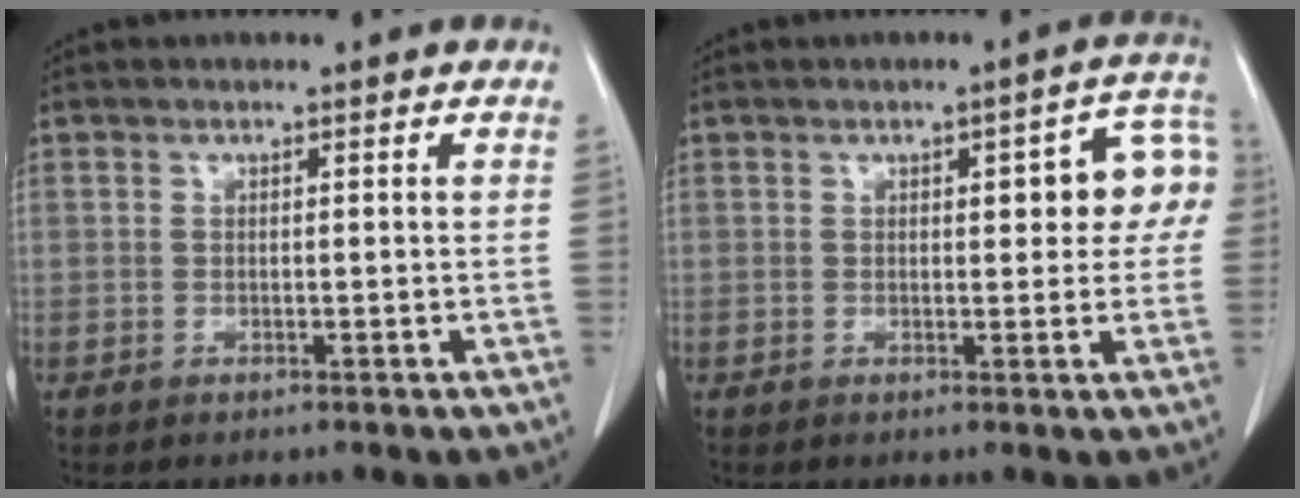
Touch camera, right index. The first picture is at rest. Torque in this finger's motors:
{"motor_torque": [0.17, 0.06, 0.10, 0.04]}